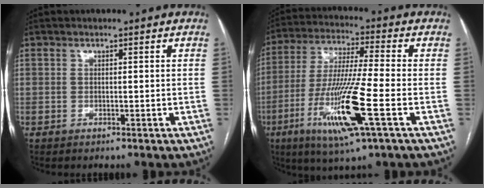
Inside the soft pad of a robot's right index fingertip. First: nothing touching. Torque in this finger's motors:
{"motor_torque": [2.07, -0.06, 1.05, 0.21]}